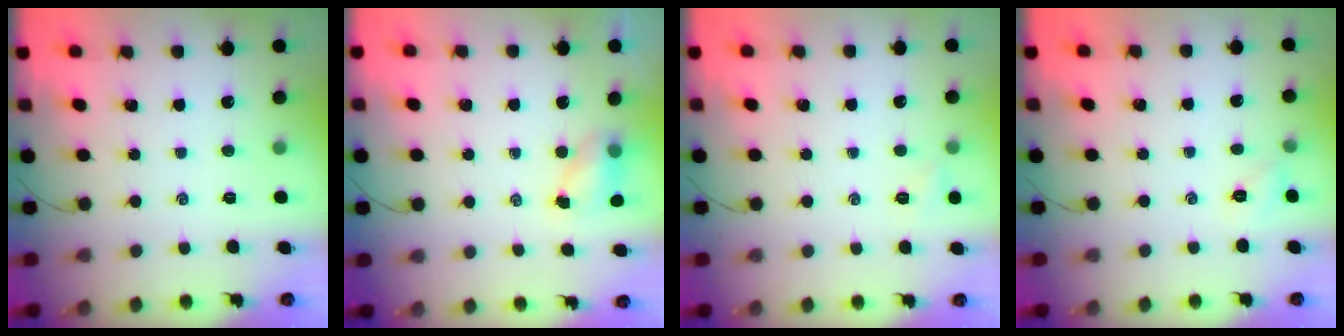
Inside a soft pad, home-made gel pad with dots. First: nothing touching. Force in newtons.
{"total": 4.9, "press": 4.8, "slide": 0.8}
{"total": 3.5, "press": 3.3, "slide": 1.2}
{"total": 2.9, "press": 2.8, "slide": 0.5}